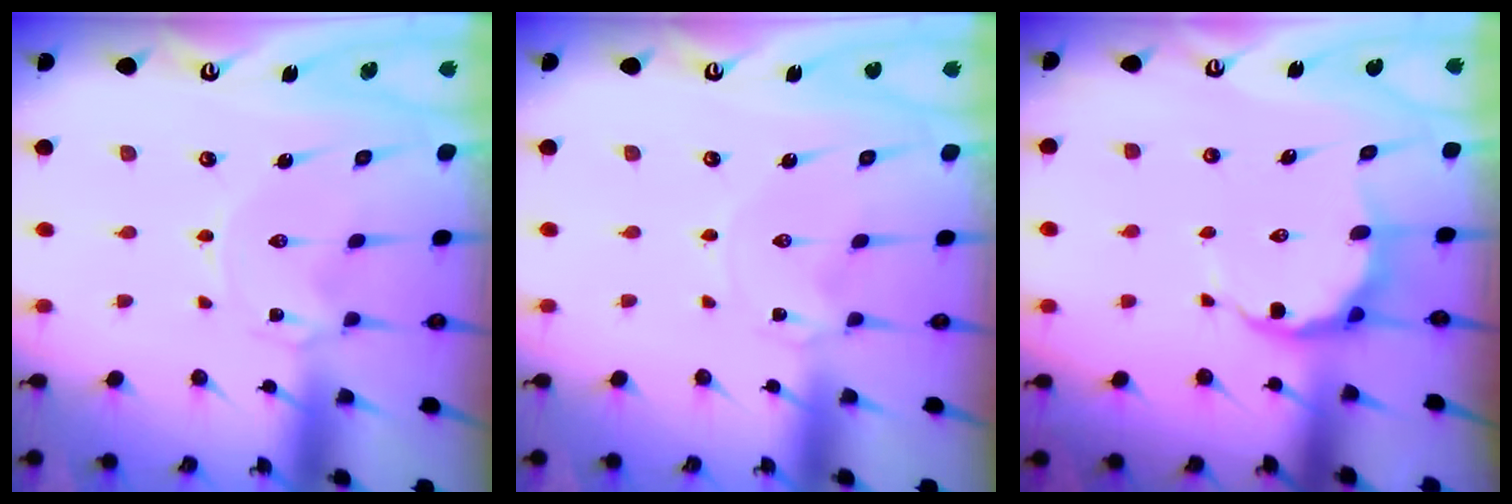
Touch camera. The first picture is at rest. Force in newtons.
{"total": 1.2, "press": 1.2, "slide": 0.3}
{"total": 6.8, "press": 6.5, "slide": 2.2}